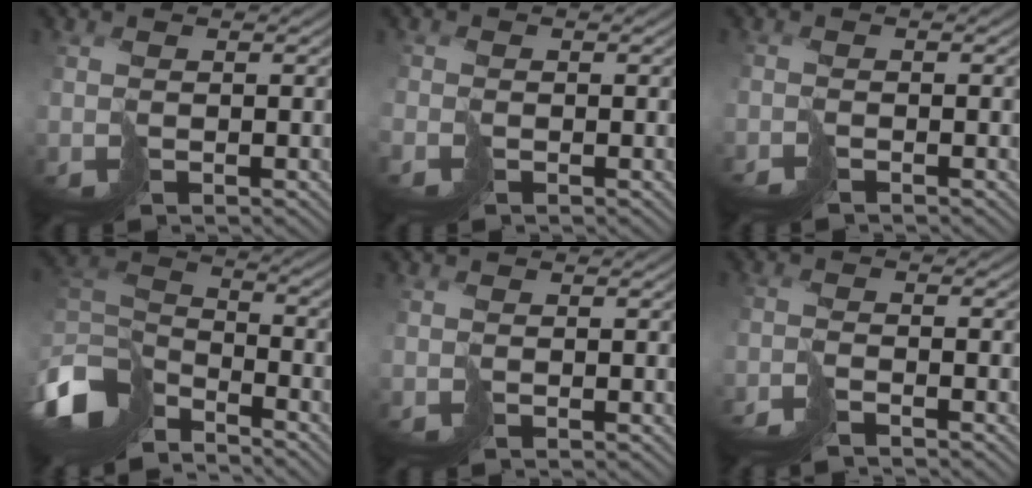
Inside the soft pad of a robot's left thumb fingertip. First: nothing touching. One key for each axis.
{"total": 1.3, "fx": -1.0, "fy": 0.7, "fz": 0.3, "tx": -0.014, "ty": -0.008, "tz": -0.024}
{"total": 1.0, "fx": -1.0, "fy": 0.0, "fz": 0.2, "tx": -0.007, "ty": -0.003, "tz": -0.025}
{"total": 9.7, "fx": -5.6, "fy": 5.8, "fz": 5.4, "tx": -0.153, "ty": -0.008, "tz": -0.110}
{"total": 0.0}
{"total": 2.8, "fx": -2.5, "fy": 0.5, "fz": 1.2, "tx": -0.025, "ty": -0.006, "tz": -0.056}